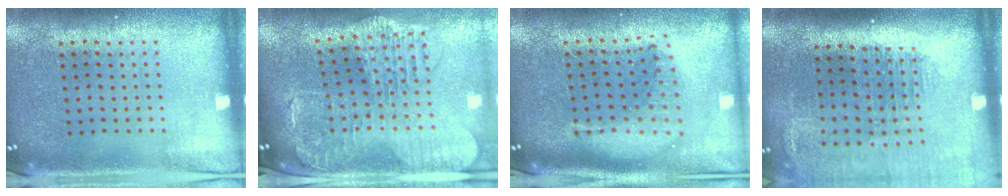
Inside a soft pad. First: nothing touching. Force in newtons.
{"total": 2.6, "press": 2.3, "slide": 1.4}
{"total": 1.5, "press": 1.3, "slide": 0.7}
{"total": 1.6, "press": 1.5, "slide": 0.6}